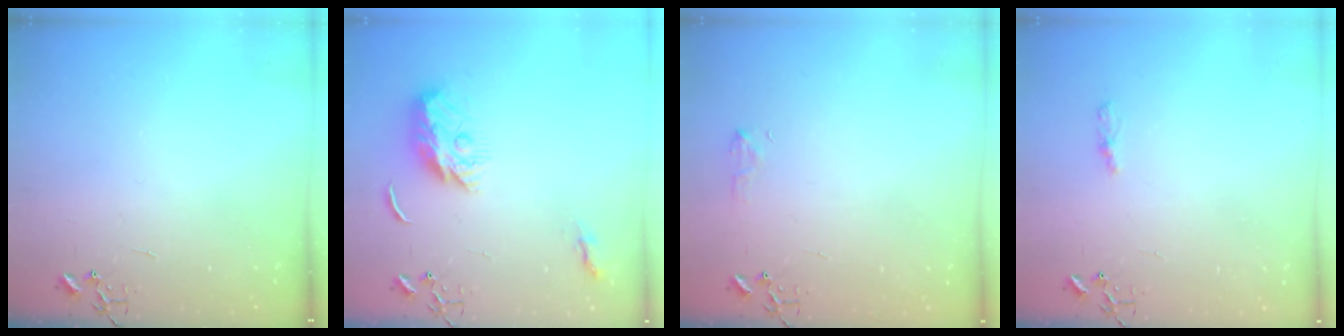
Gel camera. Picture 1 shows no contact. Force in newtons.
{"total": 10.2, "press": 10.2, "slide": 0.1}
{"total": 6.0, "press": 6.0, "slide": 0.6}
{"total": 4.2, "press": 4.1, "slide": 0.5}